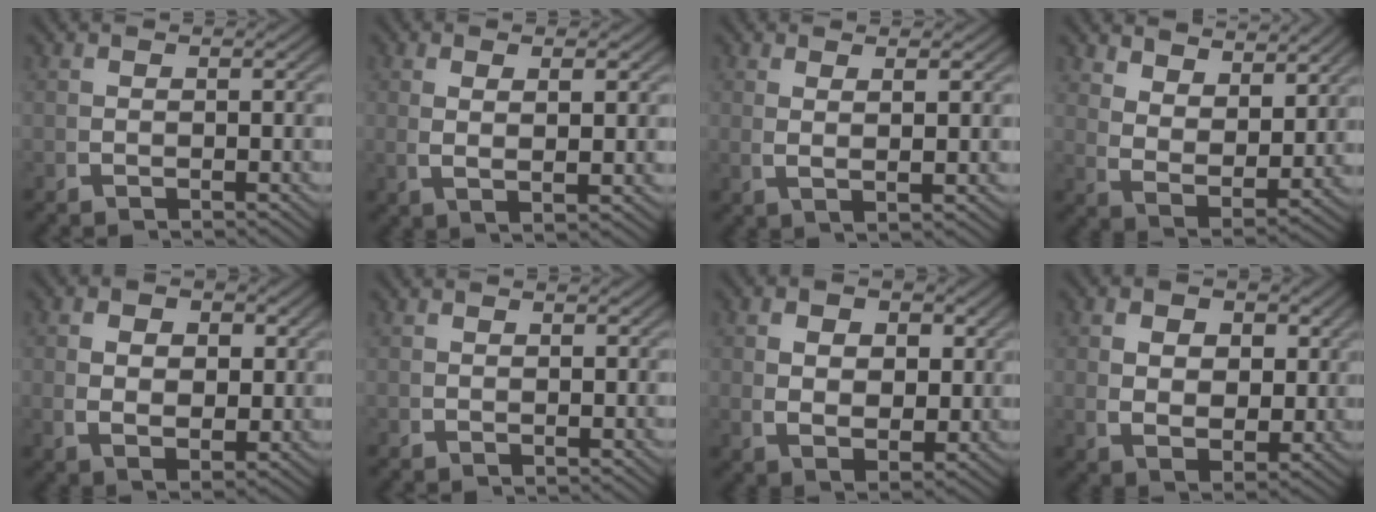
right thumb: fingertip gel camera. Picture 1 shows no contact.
{"total": 2.6, "force": [1.0, 0.3, 2.4], "torque": [-0.043, -0.001, 0.029]}
{"total": 2.2, "force": [1.1, -0.1, 1.9], "torque": [-0.036, -0.002, 0.029]}
{"total": 5.7, "force": [2.4, 3.1, 4.1], "torque": [-0.098, -0.029, 0.059]}
{"total": 4.0, "force": [0.5, 2.7, 2.9], "torque": [-0.051, -0.014, 0.024]}
{"total": 0.0}
{"total": 4.8, "force": [0.7, 3.2, 3.4], "torque": [-0.061, -0.018, 0.028]}
{"total": 5.2, "force": [0.8, 3.7, 3.5], "torque": [-0.066, -0.022, 0.031]}